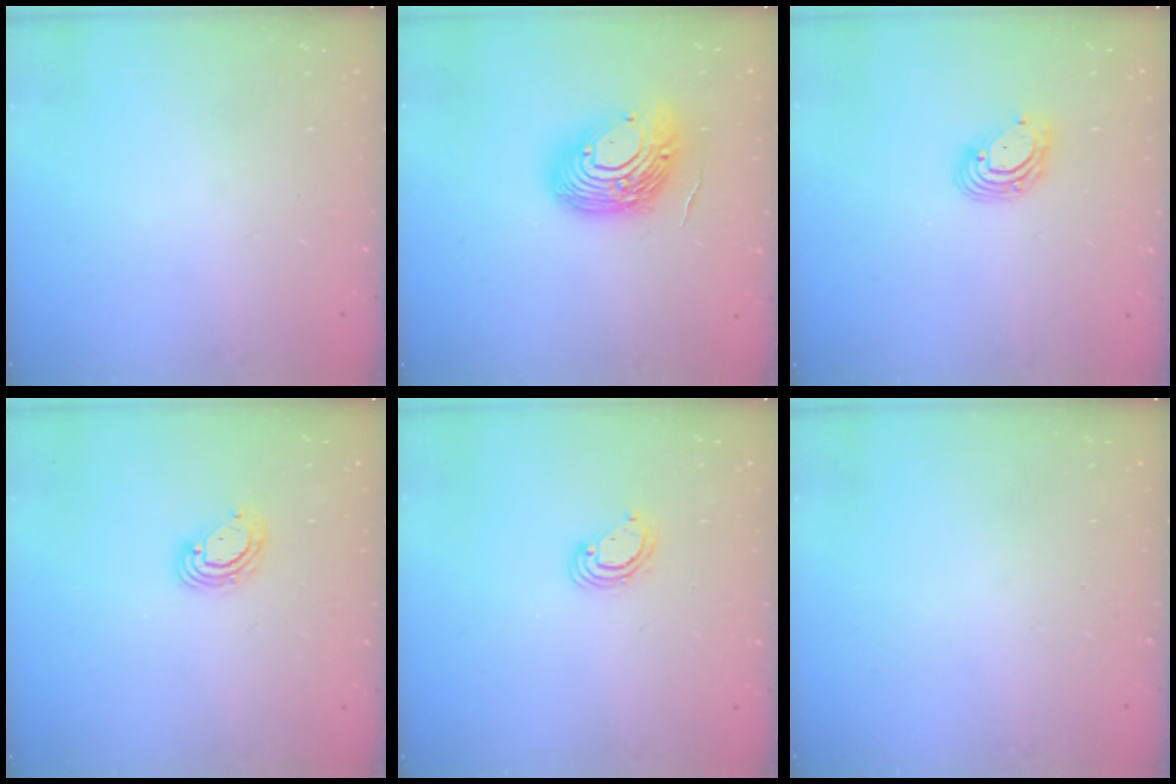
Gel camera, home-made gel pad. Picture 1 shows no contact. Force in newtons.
{"total": 14.5, "press": 14.4, "slide": 1.9}
{"total": 7.5, "press": 7.3, "slide": 1.3}
{"total": 4.9, "press": 4.8, "slide": 0.6}
{"total": 3.9, "press": 3.9, "slide": 0.1}
{"total": 0.0}